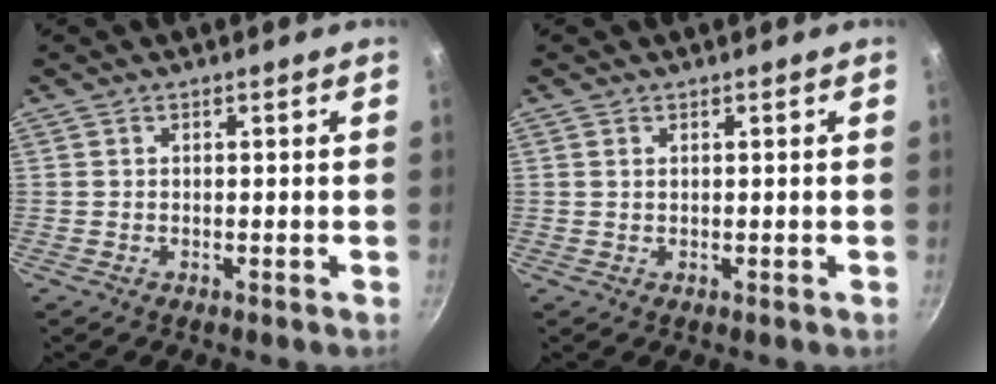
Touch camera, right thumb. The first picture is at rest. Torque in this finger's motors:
{"motor_torque": [-0.11, 0.14, -0.32, 0.19, 0.07]}